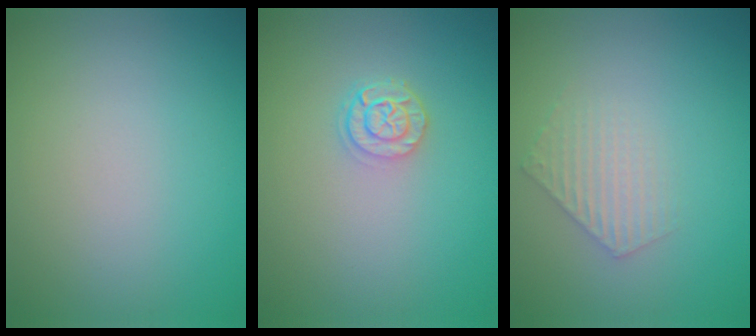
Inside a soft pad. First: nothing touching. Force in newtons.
{"total": 2.2, "press": 1.8, "slide": 1.2}
{"total": 1.9, "press": 1.9, "slide": 0.3}